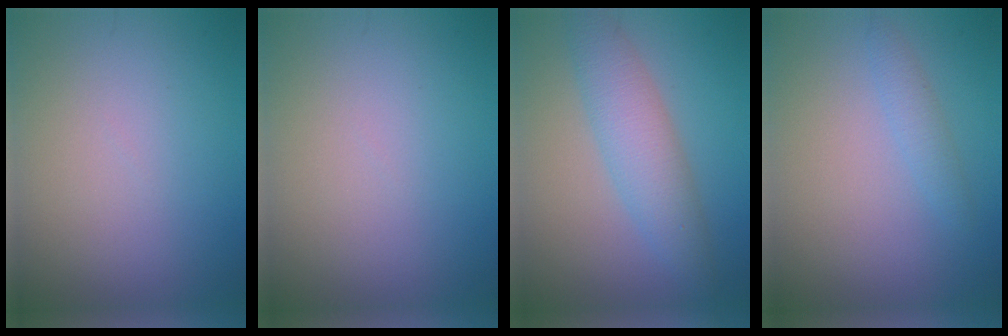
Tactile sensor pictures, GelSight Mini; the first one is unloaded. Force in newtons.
{"total": 0.0}
{"total": 4.5, "press": 4.5, "slide": 0.1}
{"total": 1.3, "press": 1.3, "slide": 0.1}